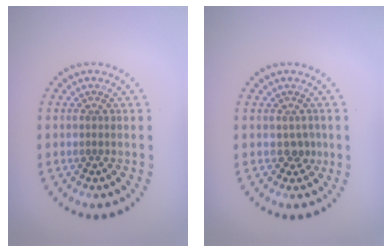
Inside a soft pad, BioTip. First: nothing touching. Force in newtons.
{"total": 1.1, "press": 1.0, "slide": 0.5}